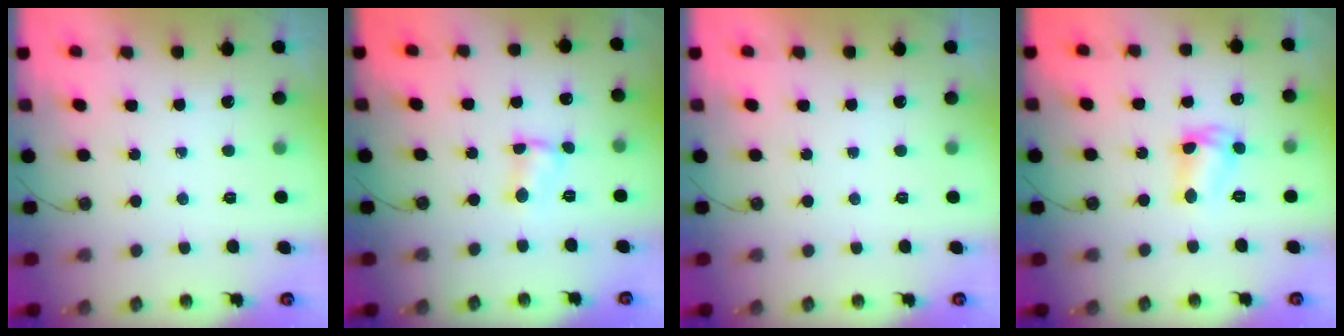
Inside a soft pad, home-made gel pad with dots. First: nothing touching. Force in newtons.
{"total": 3.0, "press": 3.0, "slide": 0.4}
{"total": 0.0}
{"total": 7.9, "press": 7.8, "slide": 0.6}